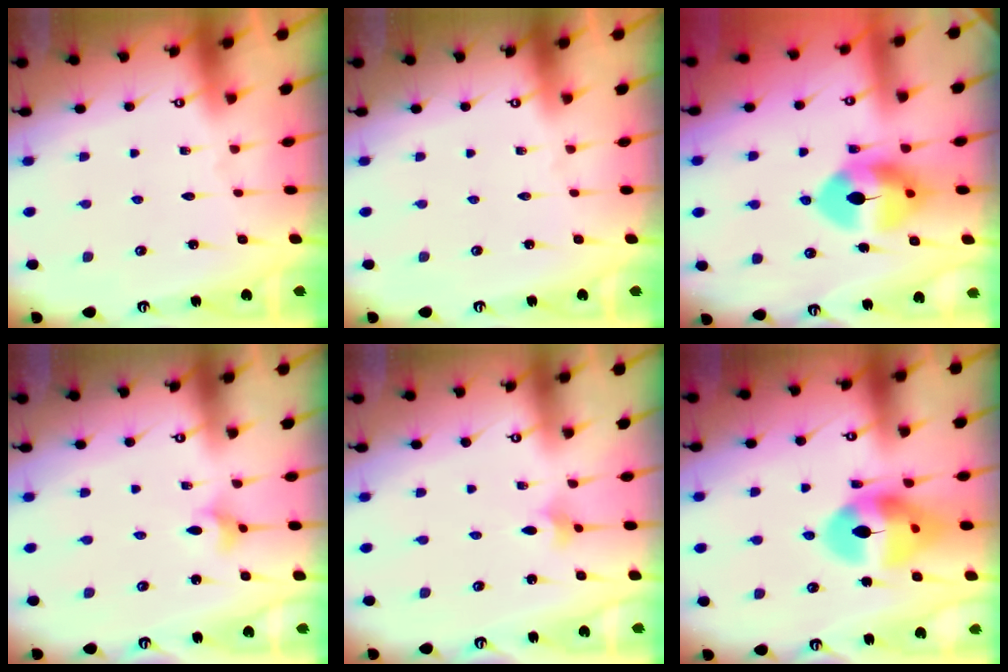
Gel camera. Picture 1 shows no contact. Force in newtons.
{"total": 0.0}
{"total": 10.0, "press": 9.9, "slide": 1.3}
{"total": 3.4, "press": 3.3, "slide": 0.6}
{"total": 2.1, "press": 2.1, "slide": 0.5}
{"total": 15.9, "press": 15.8, "slide": 1.8}